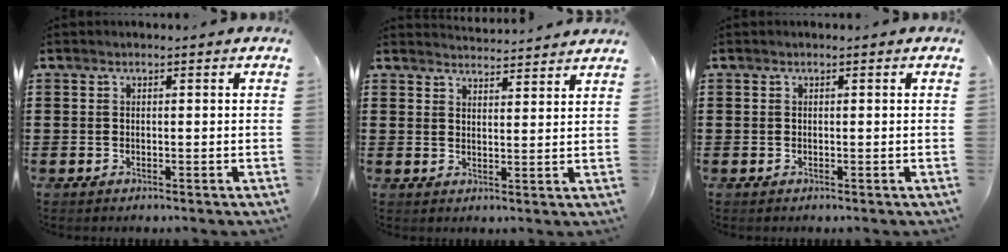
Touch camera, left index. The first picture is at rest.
{"total": 3.0, "force": [3.0, -0.2, -0.1], "torque": [-0.008, -0.016, 0.056]}
{"total": 0.0}